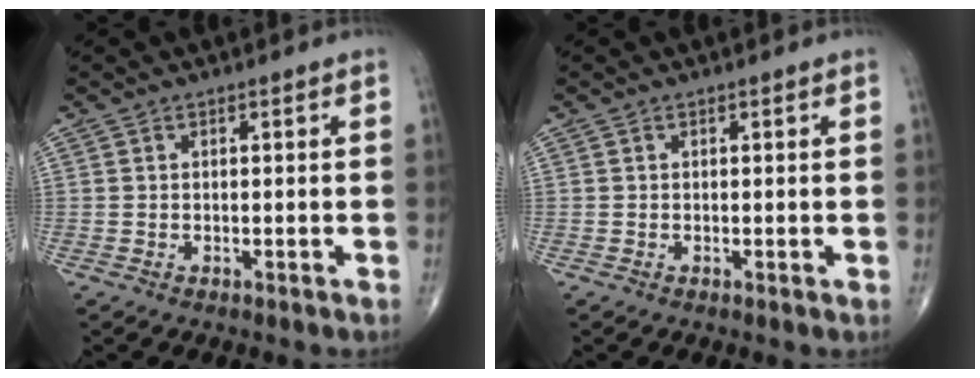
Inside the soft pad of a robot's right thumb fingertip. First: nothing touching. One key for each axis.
{"total": 0.0}